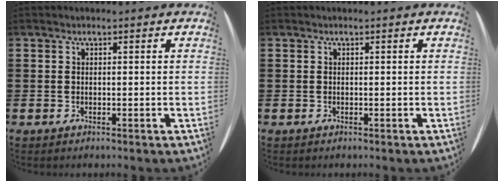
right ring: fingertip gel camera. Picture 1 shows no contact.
{"total": 0.0}